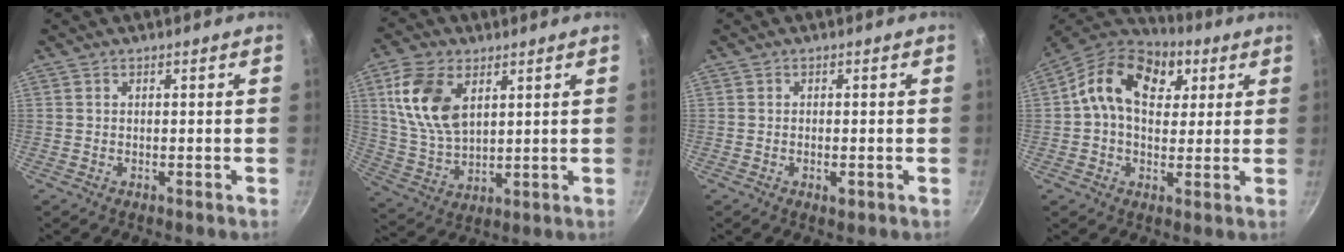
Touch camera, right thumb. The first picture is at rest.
{"total": 13.3, "force": [4.7, 7.9, 9.6], "torque": [-0.178, -0.017, 0.100]}
{"total": 1.8, "force": [-0.6, 0.8, 1.5], "torque": [-0.029, 0.000, -0.011]}
{"total": 16.7, "force": [4.9, 11.5, 11.0], "torque": [-0.151, 0.007, 0.064]}